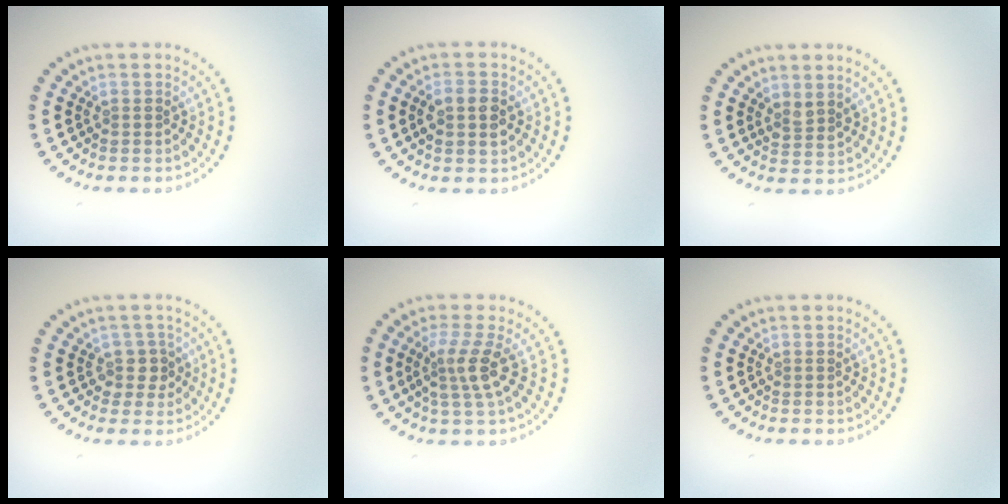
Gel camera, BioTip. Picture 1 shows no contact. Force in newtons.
{"total": 2.6, "press": 2.6, "slide": 0.2}
{"total": 1.4, "press": 1.1, "slide": 0.8}
{"total": 2.2, "press": 1.8, "slide": 1.3}
{"total": 2.9, "press": 2.2, "slide": 1.9}
{"total": 0.0}